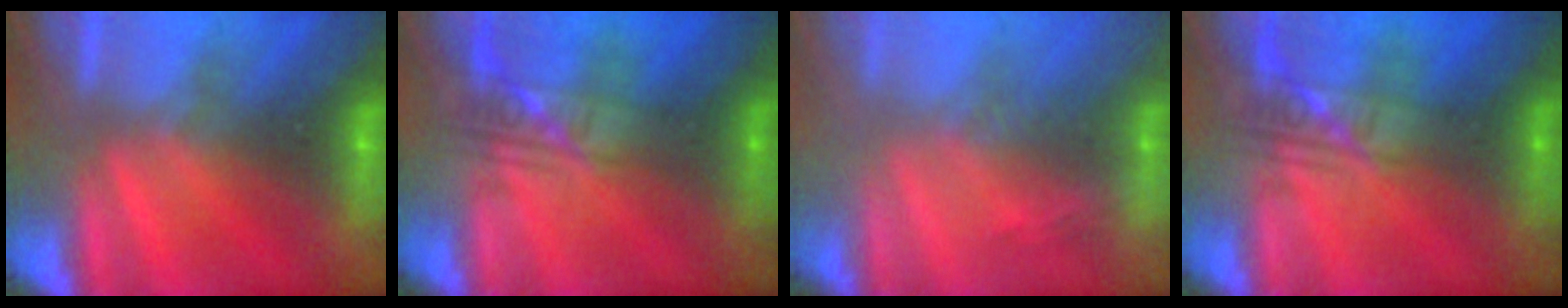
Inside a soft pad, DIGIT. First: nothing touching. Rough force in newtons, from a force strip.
{"total": 2.2}
{"total": 2.8}
{"total": 2.2}